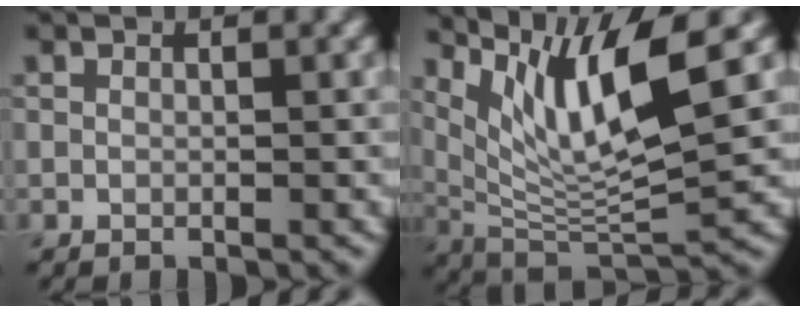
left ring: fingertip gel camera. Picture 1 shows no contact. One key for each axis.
{"total": 9.1, "fx": 4.2, "fy": 2.2, "fz": 7.8, "tx": -0.141, "ty": -0.007, "tz": 0.084}